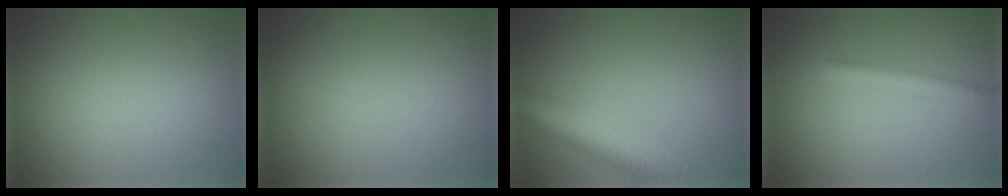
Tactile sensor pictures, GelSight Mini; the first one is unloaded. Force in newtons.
{"total": 0.0}
{"total": 7.6, "press": 7.6, "slide": 0.3}
{"total": 2.8, "press": 2.8, "slide": 0.0}